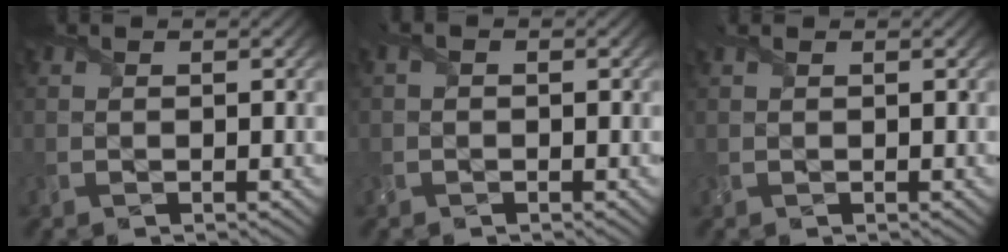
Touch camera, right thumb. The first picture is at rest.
{"total": 0.9, "force": [-0.2, 0.6, 0.7], "torque": [-0.021, 0.002, -0.006]}
{"total": 1.0, "force": [0.7, 0.4, 0.7], "torque": [-0.023, 0.008, 0.012]}